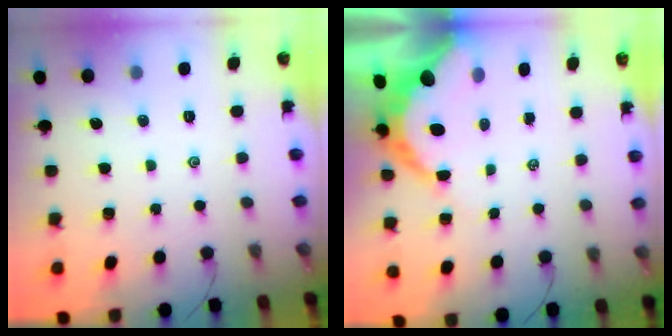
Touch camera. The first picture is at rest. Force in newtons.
{"total": 10.9, "press": 10.9, "slide": 1.2}